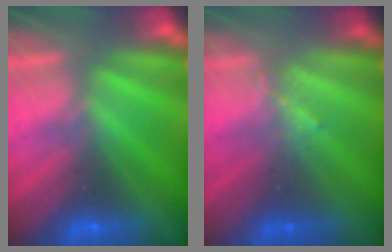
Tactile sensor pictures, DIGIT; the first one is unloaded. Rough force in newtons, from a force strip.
{"total": 1.1}